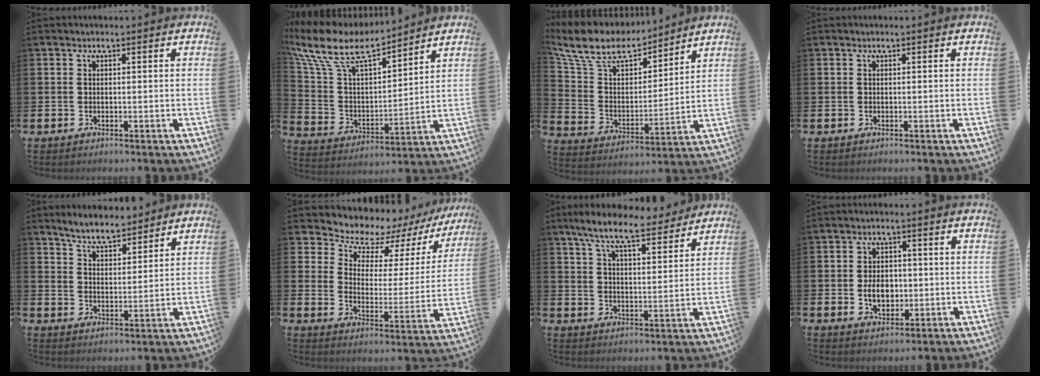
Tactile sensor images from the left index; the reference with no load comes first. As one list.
[{"total": 10.8, "force": [9.1, 3.1, 4.9], "torque": [-0.133, -0.056, 0.159]}, {"total": 11.6, "force": [10.0, 4.0, 4.1], "torque": [-0.126, -0.057, 0.180]}, {"total": 0.0}, {"total": 6.3, "force": [6.0, 1.3, 1.5], "torque": [-0.038, -0.028, 0.107]}, {"total": 8.0, "force": [6.9, 3.5, 2.1], "torque": [-0.072, -0.053, 0.118]}, {"total": 9.1, "force": [8.1, 1.7, 3.8], "torque": [-0.091, -0.039, 0.143]}, {"total": 4.2, "force": [-0.2, 2.9, 3.0], "torque": [-0.036, 0.000, -0.011]}]